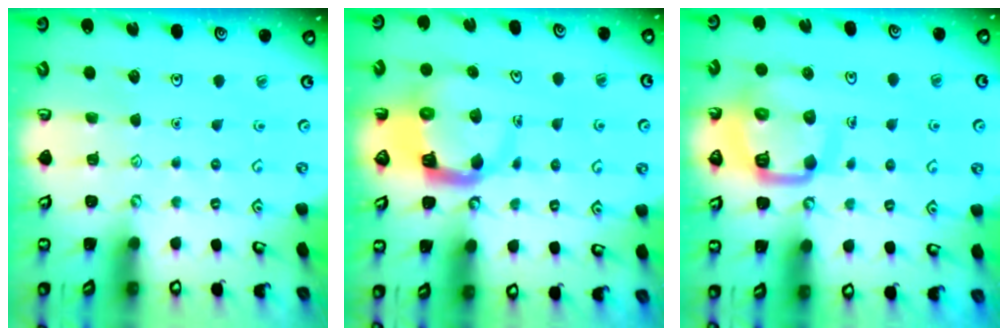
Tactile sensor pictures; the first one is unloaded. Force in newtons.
{"total": 6.4, "press": 6.4, "slide": 0.7}
{"total": 12.6, "press": 12.5, "slide": 1.4}